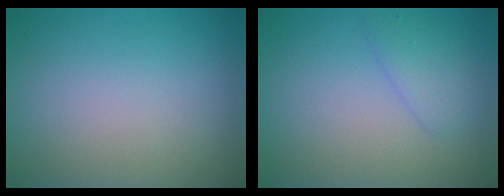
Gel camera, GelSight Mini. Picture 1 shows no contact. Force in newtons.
{"total": 1.9, "press": 1.9, "slide": 0.1}